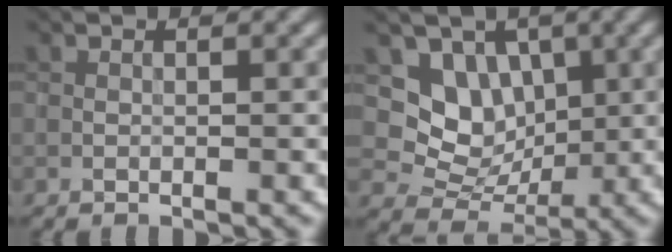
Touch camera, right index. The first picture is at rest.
{"total": 4.8, "force": [1.6, 4.1, 2.0], "torque": [-0.029, -0.008, 0.022]}